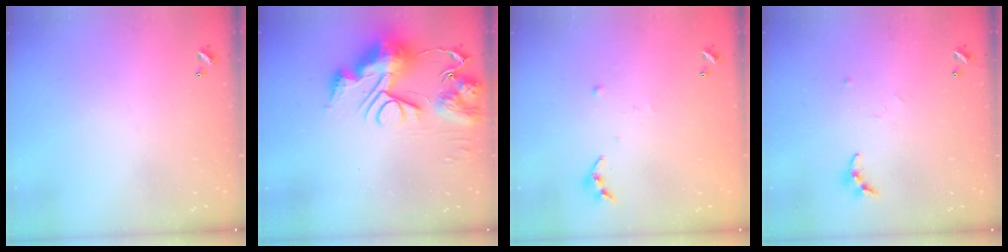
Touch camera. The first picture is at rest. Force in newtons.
{"total": 14.3, "press": 14.2, "slide": 1.6}
{"total": 3.8, "press": 3.8, "slide": 0.3}
{"total": 7.0, "press": 7.0, "slide": 0.4}